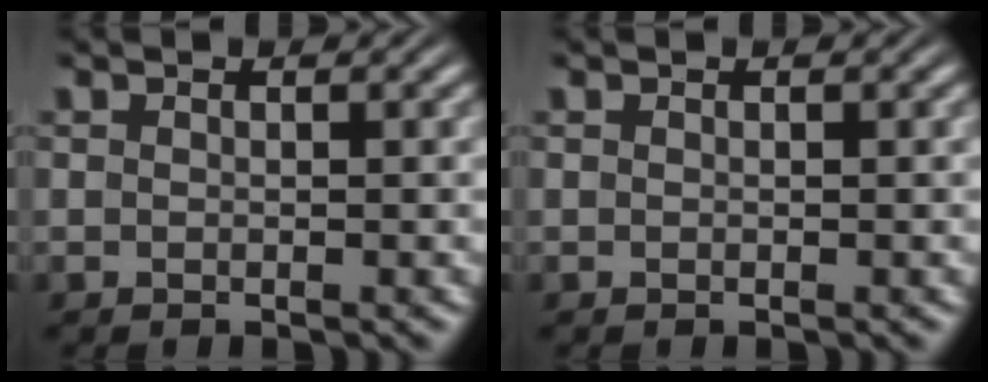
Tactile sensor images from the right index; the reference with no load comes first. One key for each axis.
{"total": 0.0}